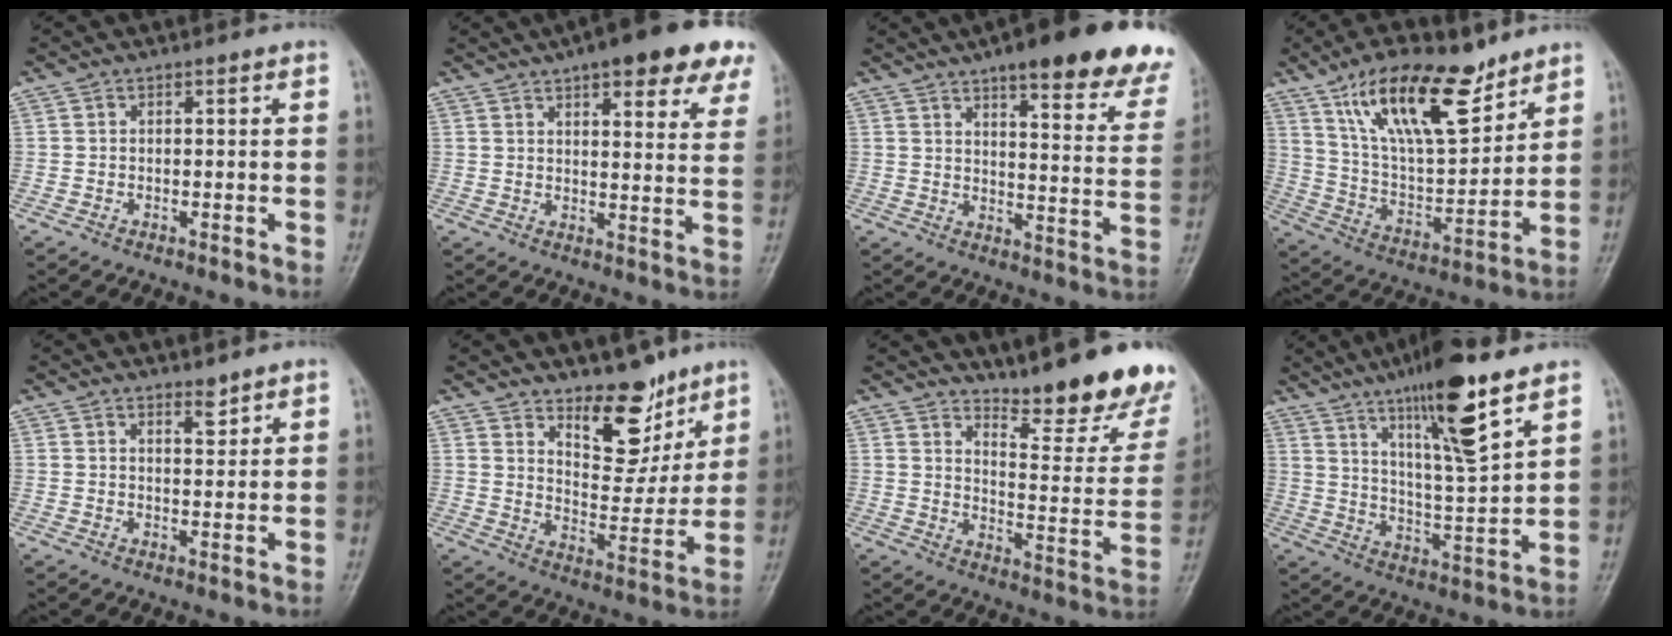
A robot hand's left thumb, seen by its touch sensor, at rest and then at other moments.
{"total": 18.9, "force": [12.2, 6.1, 13.1], "torque": [-0.139, -0.024, 0.143]}
{"total": 24.5, "force": [17.6, 6.0, 16.1], "torque": [-0.168, -0.062, 0.208]}
{"total": 19.7, "force": [12.4, 7.7, 13.3], "torque": [-0.194, -0.057, 0.231]}
{"total": 2.3, "force": [1.9, 0.8, 1.1], "torque": [-0.009, -0.016, 0.032]}
{"total": 12.0, "force": [8.3, 5.8, 6.4], "torque": [-0.058, -0.068, 0.143]}
{"total": 19.7, "force": [16.2, 4.9, 10.1], "torque": [-0.098, -0.146, 0.214]}
{"total": 16.3, "force": [10.0, 2.3, 12.7], "torque": [-0.209, -0.053, 0.176]}